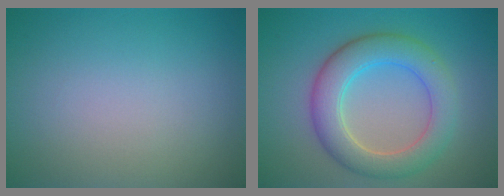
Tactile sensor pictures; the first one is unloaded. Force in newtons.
{"total": 5.9, "press": 5.9, "slide": 0.4}